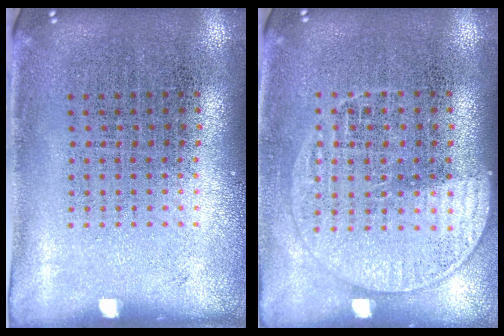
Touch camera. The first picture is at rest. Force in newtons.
{"total": 1.3, "press": 1.2, "slide": 0.5}